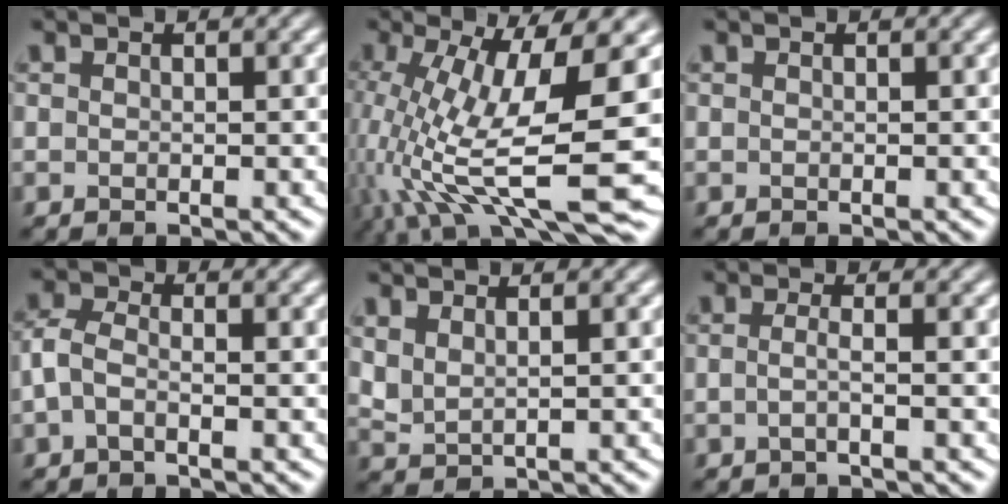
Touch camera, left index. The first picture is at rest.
{"total": 14.0, "force": [-1.2, 4.6, 13.2], "torque": [-0.252, -0.014, -0.014]}
{"total": 0.0}
{"total": 2.3, "force": [-0.7, 1.2, 1.9], "torque": [-0.047, 0.006, -0.022]}
{"total": 1.9, "force": [1.4, 0.7, 1.0], "torque": [-0.022, -0.004, 0.034]}
{"total": 1.4, "force": [-0.3, 0.5, 1.3], "torque": [-0.020, -0.004, -0.010]}